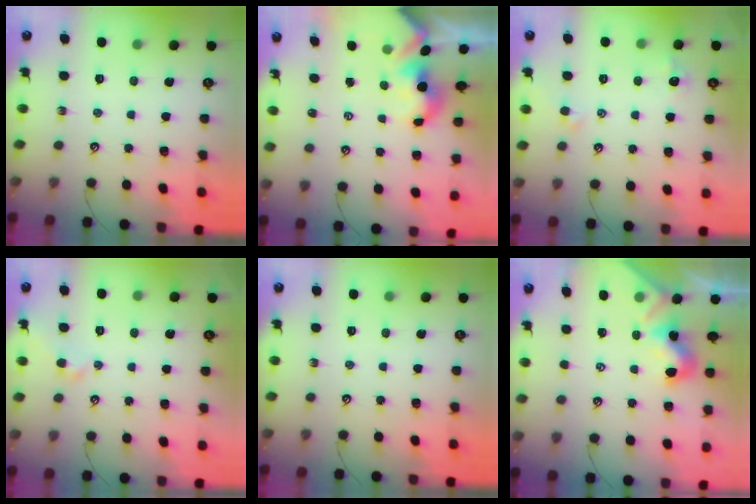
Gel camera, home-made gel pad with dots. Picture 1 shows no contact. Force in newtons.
{"total": 1.8, "press": 1.7, "slide": 0.4}
{"total": 2.9, "press": 2.8, "slide": 0.8}
{"total": 1.6, "press": 1.5, "slide": 0.6}
{"total": 0.0}
{"total": 2.0, "press": 1.9, "slide": 0.4}